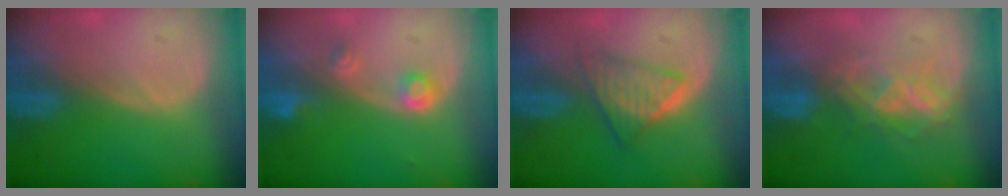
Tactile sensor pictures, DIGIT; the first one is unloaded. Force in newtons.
{"total": 3.0, "press": 2.8, "slide": 1.0}
{"total": 6.2, "press": 5.4, "slide": 3.0}
{"total": 5.8, "press": 5.7, "slide": 1.3}